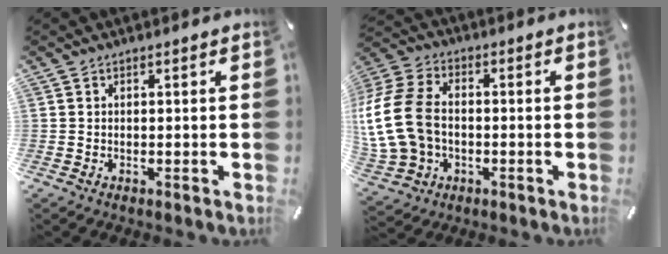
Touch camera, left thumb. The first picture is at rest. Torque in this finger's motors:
{"motor_torque": [2.00, 3.01, 2.51, 0.26, 0.33]}